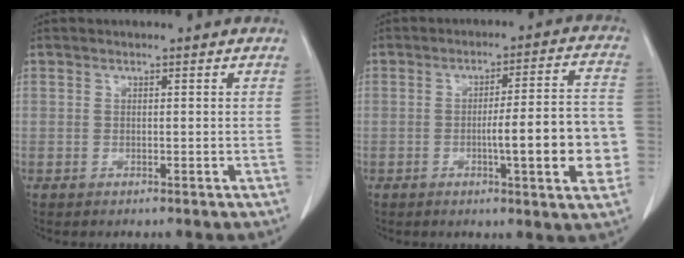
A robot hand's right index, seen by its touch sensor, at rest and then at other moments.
{"total": 12.8, "force": [-2.6, 1.4, 12.4], "torque": [-0.164, 0.014, -0.035]}